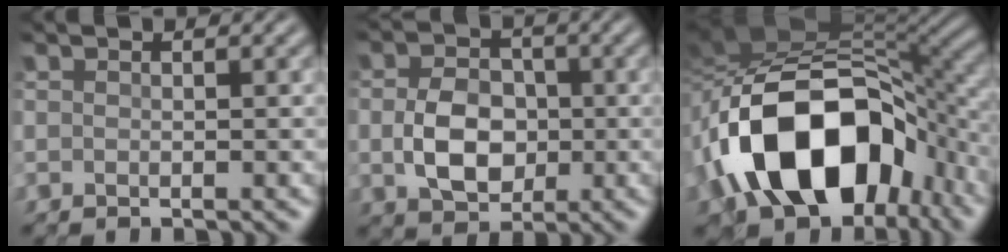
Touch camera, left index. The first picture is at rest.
{"total": 5.2, "force": [-0.6, 3.7, 3.6], "torque": [-0.080, -0.001, -0.008]}
{"total": 17.5, "force": [-4.9, 10.8, 12.8], "torque": [-0.246, 0.000, -0.076]}